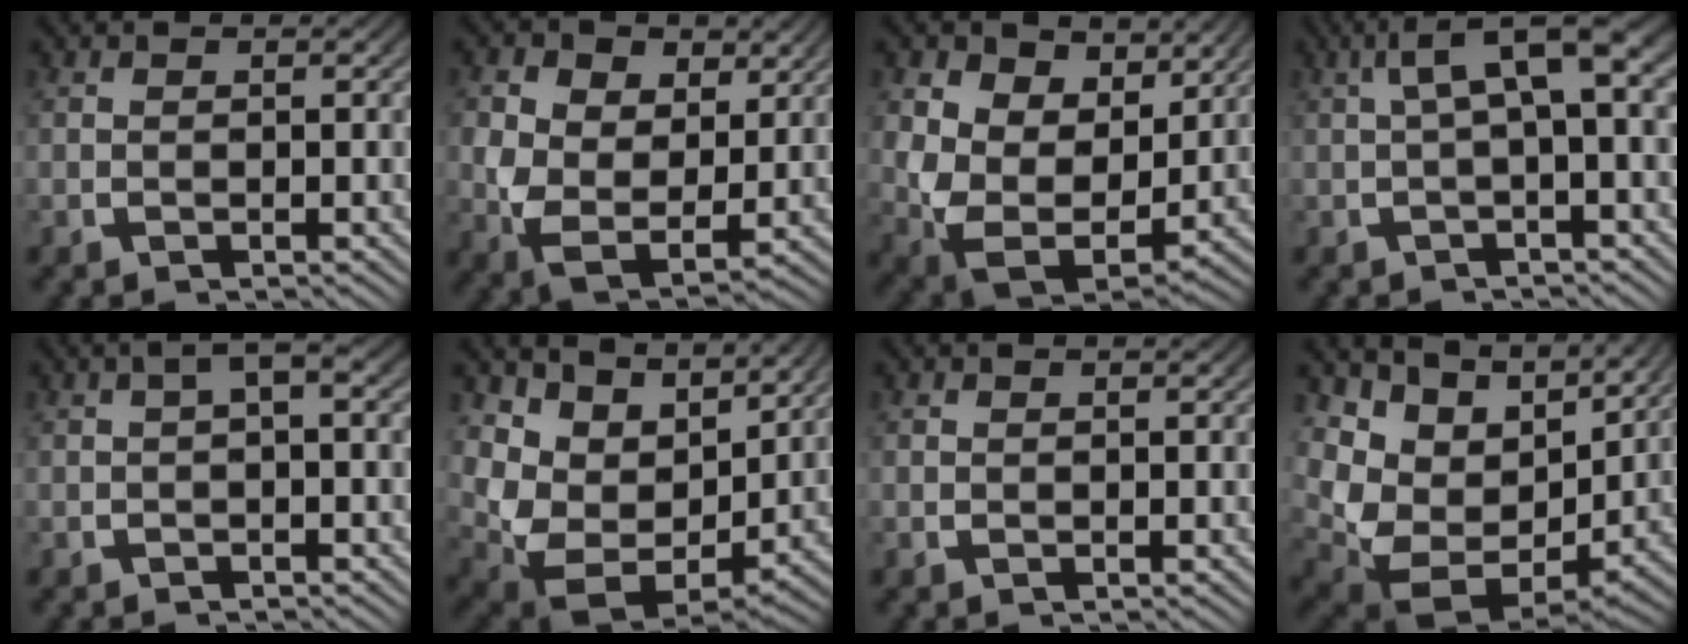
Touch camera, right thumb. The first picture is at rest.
{"total": 8.6, "force": [-0.6, 6.6, 5.5], "torque": [-0.142, -0.058, 0.011]}
{"total": 11.7, "force": [-1.2, 9.2, 7.2], "torque": [-0.191, -0.077, 0.005]}
{"total": 6.4, "force": [2.0, 2.6, 5.5], "torque": [-0.070, 0.038, 0.016]}
{"total": 2.4, "force": [0.4, 0.9, 2.2], "torque": [-0.036, 0.011, 0.002]}
{"total": 10.4, "force": [-0.3, 7.6, 7.1], "torque": [-0.176, -0.053, 0.013]}
{"total": 0.0}
{"total": 11.9, "force": [-0.2, 8.6, 8.2], "torque": [-0.191, -0.049, 0.017]}